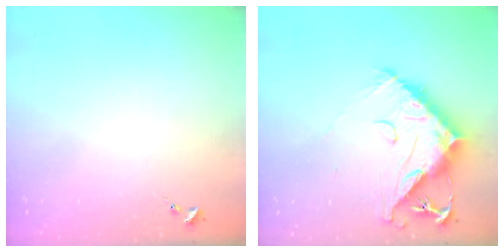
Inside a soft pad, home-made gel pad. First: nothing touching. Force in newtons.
{"total": 15.7, "press": 15.6, "slide": 1.4}